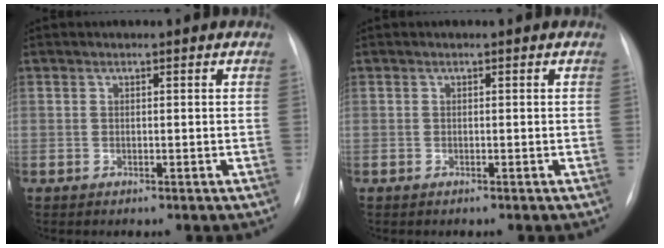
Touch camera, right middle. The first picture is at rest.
{"total": 0.0}